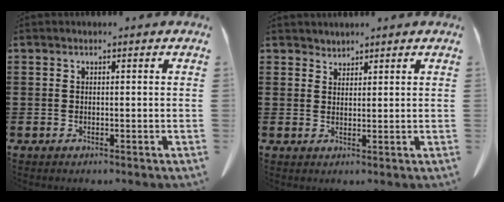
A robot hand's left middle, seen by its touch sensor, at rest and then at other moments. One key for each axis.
{"total": 1.7, "fx": 1.6, "fy": 0.4, "fz": -0.2, "tx": 0.000, "ty": 0.001, "tz": 0.033}